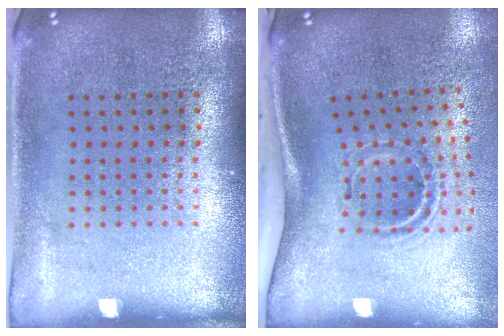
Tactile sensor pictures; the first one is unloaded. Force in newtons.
{"total": 2.2, "press": 1.2, "slide": 1.8}